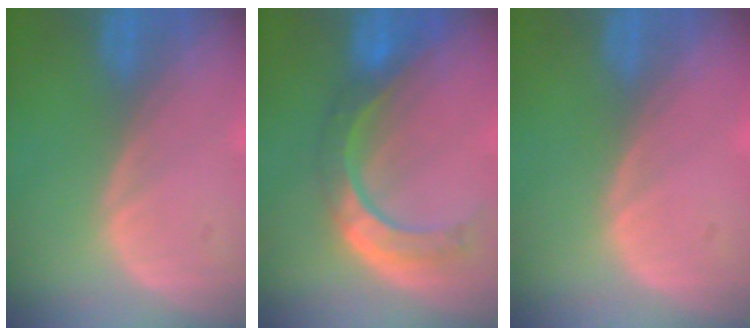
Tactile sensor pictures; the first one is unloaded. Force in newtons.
{"total": 8.6, "press": 7.3, "slide": 4.7}
{"total": 0.6, "press": 0.2, "slide": 0.5}